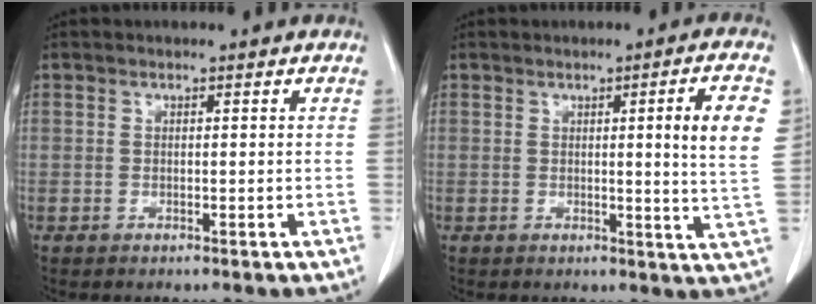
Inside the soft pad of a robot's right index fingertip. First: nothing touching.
{"total": 7.6, "force": [1.6, -0.7, 7.4], "torque": [-0.093, -0.011, 0.016]}